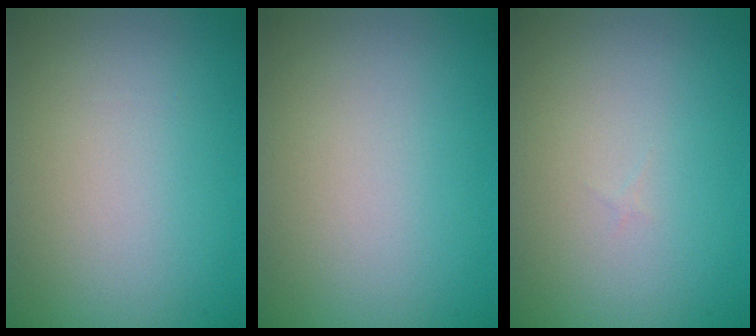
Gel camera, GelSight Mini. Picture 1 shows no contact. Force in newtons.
{"total": 0.0}
{"total": 0.0}